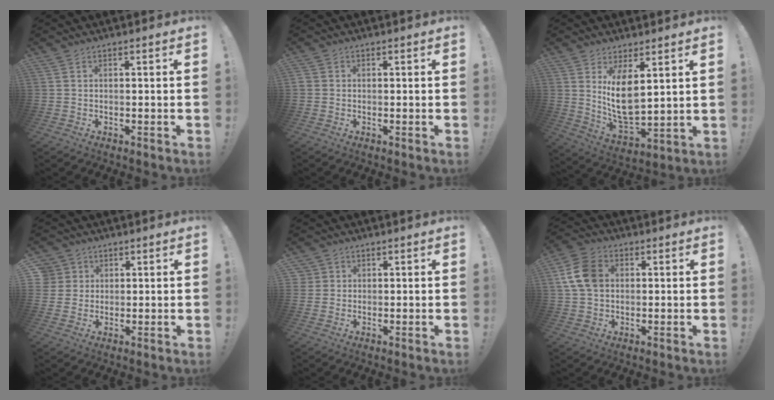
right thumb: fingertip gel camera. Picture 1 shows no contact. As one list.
[{"total": 1.2, "force": [-0.1, 1.1, 0.3], "torque": [-0.007, 0.005, -0.001]}, {"total": 11.3, "force": [4.8, 4.8, 9.0], "torque": [-0.179, -0.044, 0.085]}, {"total": 5.1, "force": [1.8, 4.7, 0.6], "torque": [-0.009, -0.007, 0.037]}, {"total": 2.5, "force": [1.0, 2.3, 0.2], "torque": [0.002, -0.005, 0.016]}, {"total": 10.9, "force": [2.0, 8.2, 6.9], "torque": [-0.129, 0.008, 0.041]}]